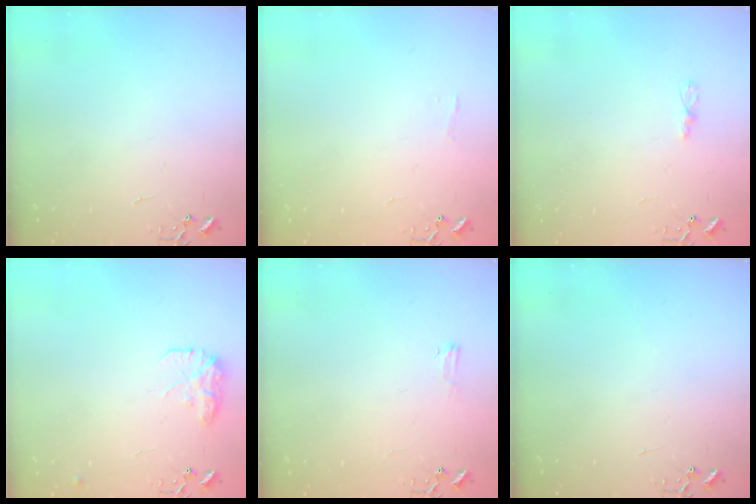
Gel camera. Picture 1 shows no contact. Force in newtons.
{"total": 3.7, "press": 3.7, "slide": 0.4}
{"total": 3.2, "press": 3.1, "slide": 0.4}
{"total": 10.8, "press": 10.8, "slide": 0.6}
{"total": 4.1, "press": 4.1, "slide": 0.6}
{"total": 0.0}